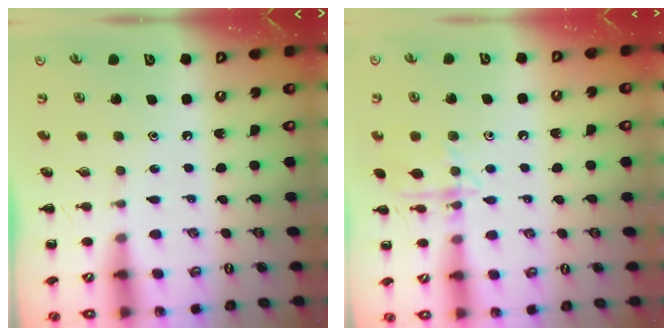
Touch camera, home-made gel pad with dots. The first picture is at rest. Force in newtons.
{"total": 10.8, "press": 10.7, "slide": 1.2}